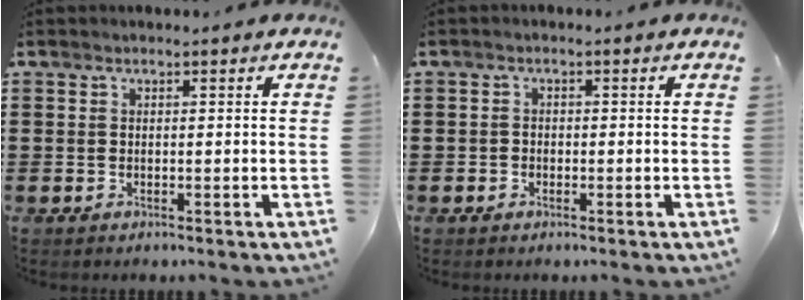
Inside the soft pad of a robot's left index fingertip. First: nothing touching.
{"total": 1.0, "force": [-0.6, 0.7, 0.1], "torque": [-0.007, 0.000, -0.014]}